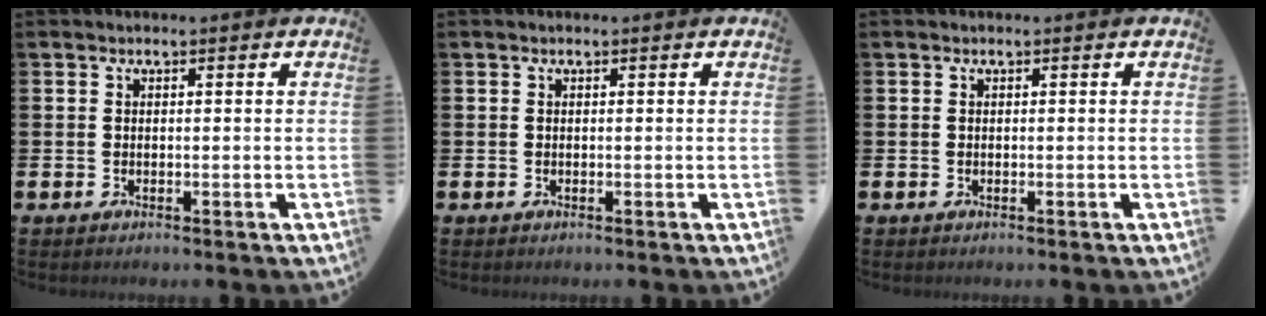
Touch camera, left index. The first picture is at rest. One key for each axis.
{"total": 0.0}
{"total": 0.0}